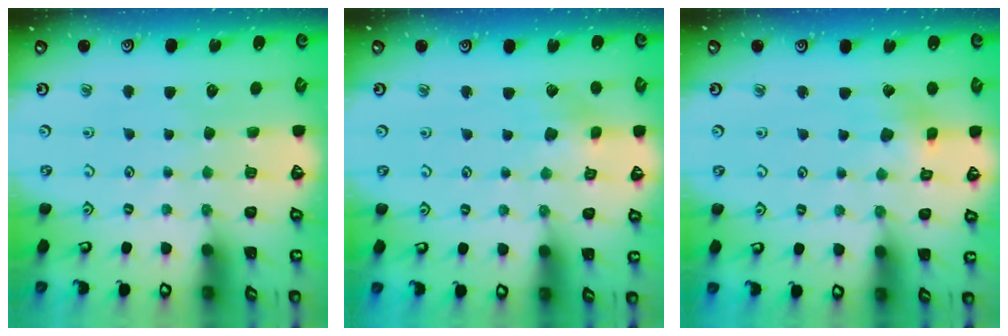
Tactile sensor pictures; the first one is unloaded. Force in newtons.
{"total": 3.7, "press": 3.6, "slide": 0.5}
{"total": 3.8, "press": 3.7, "slide": 0.5}